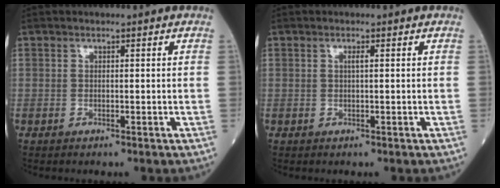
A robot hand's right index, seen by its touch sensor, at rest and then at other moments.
{"total": 0.7, "force": [0.2, 0.0, 0.7], "torque": [-0.015, 0.001, 0.003]}